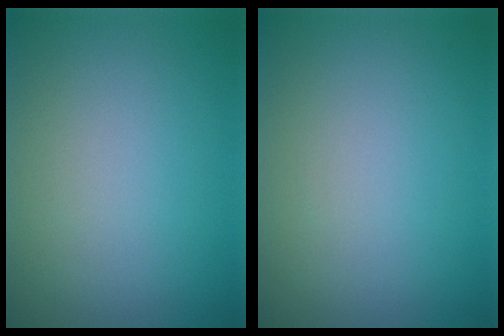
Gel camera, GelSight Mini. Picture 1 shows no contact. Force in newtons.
{"total": 0.0}